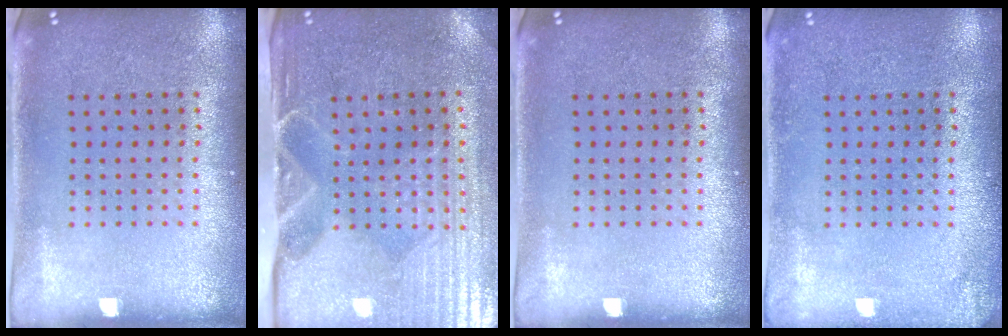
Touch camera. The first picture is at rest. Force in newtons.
{"total": 4.7, "press": 4.1, "slide": 2.4}
{"total": 0.0}
{"total": 1.3, "press": 1.3, "slide": 0.1}